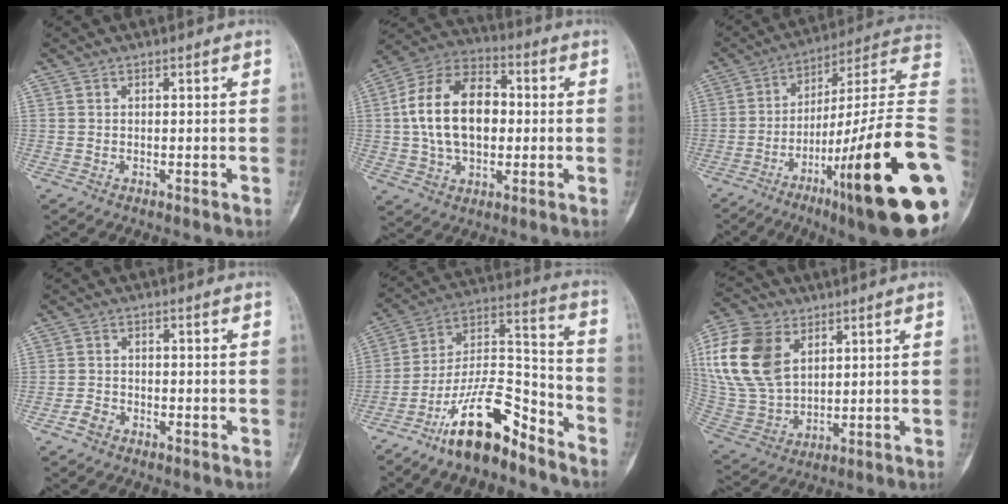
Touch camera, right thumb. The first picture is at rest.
{"total": 17.6, "force": [0.8, 11.3, 13.4], "torque": [-0.220, 0.027, 0.010]}
{"total": 29.5, "force": [-8.5, 4.2, 28.0], "torque": [-0.358, 0.046, -0.133]}
{"total": 2.3, "force": [-1.5, 1.5, 0.7], "torque": [-0.011, 0.010, -0.030]}
{"total": 16.3, "force": [-11.5, 5.6, 10.2], "torque": [-0.168, 0.096, -0.209]}
{"total": 18.5, "force": [6.3, 12.5, 12.1], "torque": [-0.245, -0.011, 0.128]}